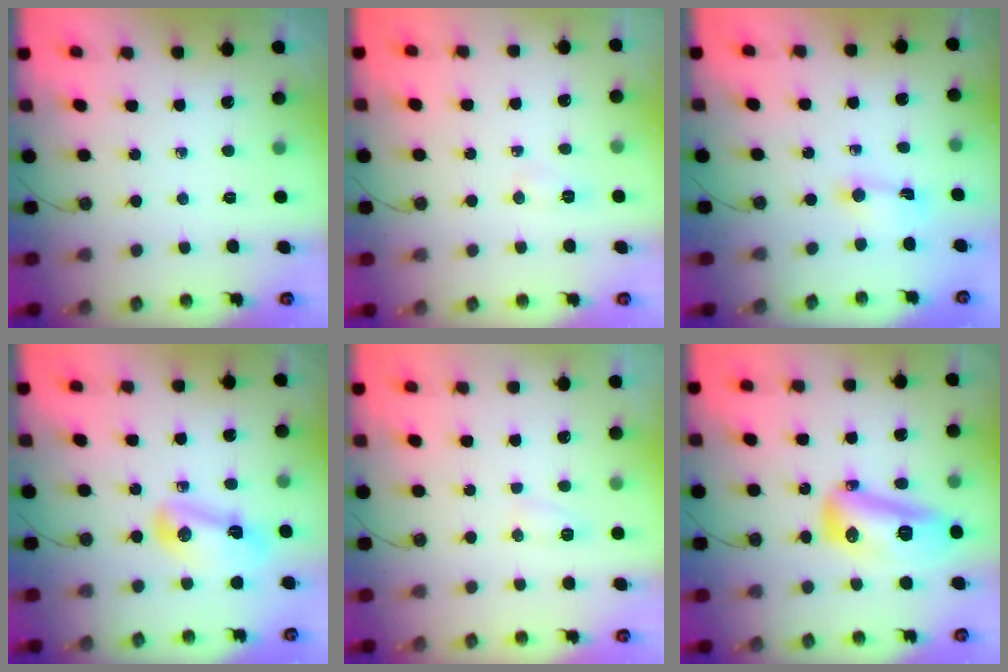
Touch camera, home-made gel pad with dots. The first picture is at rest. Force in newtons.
{"total": 5.2, "press": 5.0, "slide": 1.4}
{"total": 1.5, "press": 1.5, "slide": 0.2}
{"total": 7.4, "press": 7.4, "slide": 0.8}
{"total": 11.0, "press": 5.2, "slide": 9.7}
{"total": 14.3, "press": 14.2, "slide": 1.2}